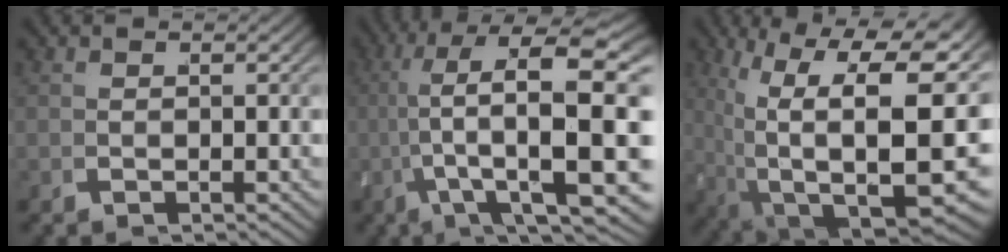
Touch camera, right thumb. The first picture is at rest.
{"total": 16.3, "force": [1.4, 7.7, 14.4], "torque": [-0.261, -0.031, 0.047]}
{"total": 17.6, "force": [-0.4, 10.0, 14.5], "torque": [-0.237, -0.063, 0.027]}